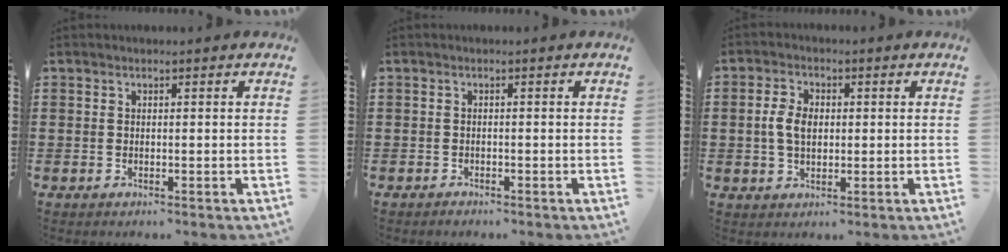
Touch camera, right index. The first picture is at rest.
{"total": 0.8, "force": [-0.8, 0.1, 0.0], "torque": [-0.002, 0.001, -0.018]}
{"total": 4.4, "force": [0.2, 2.7, 3.4], "torque": [-0.086, 0.005, -0.002]}